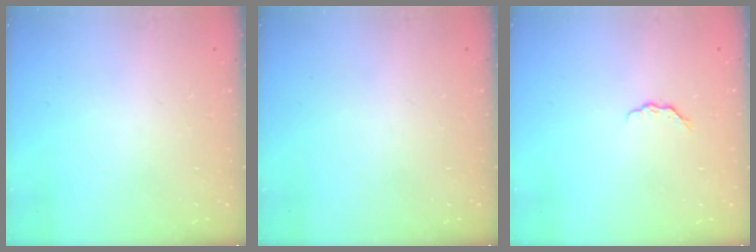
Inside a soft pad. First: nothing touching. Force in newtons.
{"total": 0.0}
{"total": 3.2, "press": 3.2, "slide": 0.3}